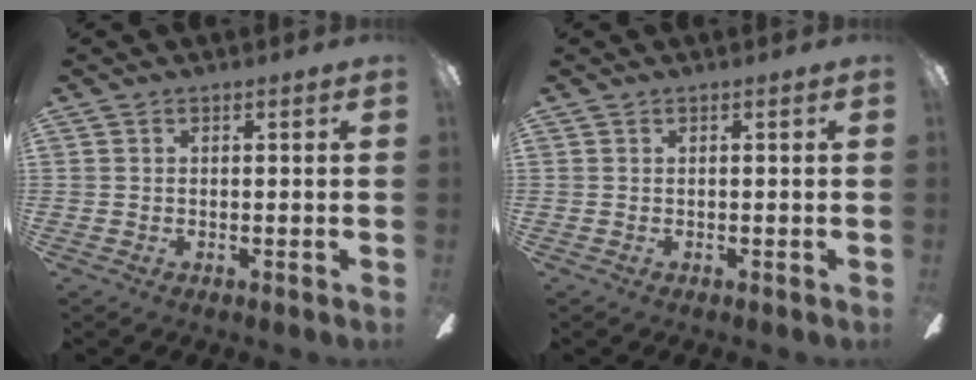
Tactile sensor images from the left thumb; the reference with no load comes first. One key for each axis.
{"total": 0.0}